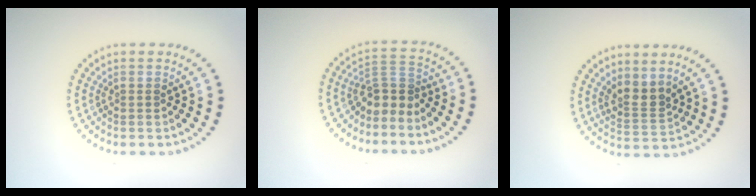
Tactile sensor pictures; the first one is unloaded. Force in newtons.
{"total": 2.8, "press": 1.9, "slide": 2.0}
{"total": 2.5, "press": 1.9, "slide": 1.6}